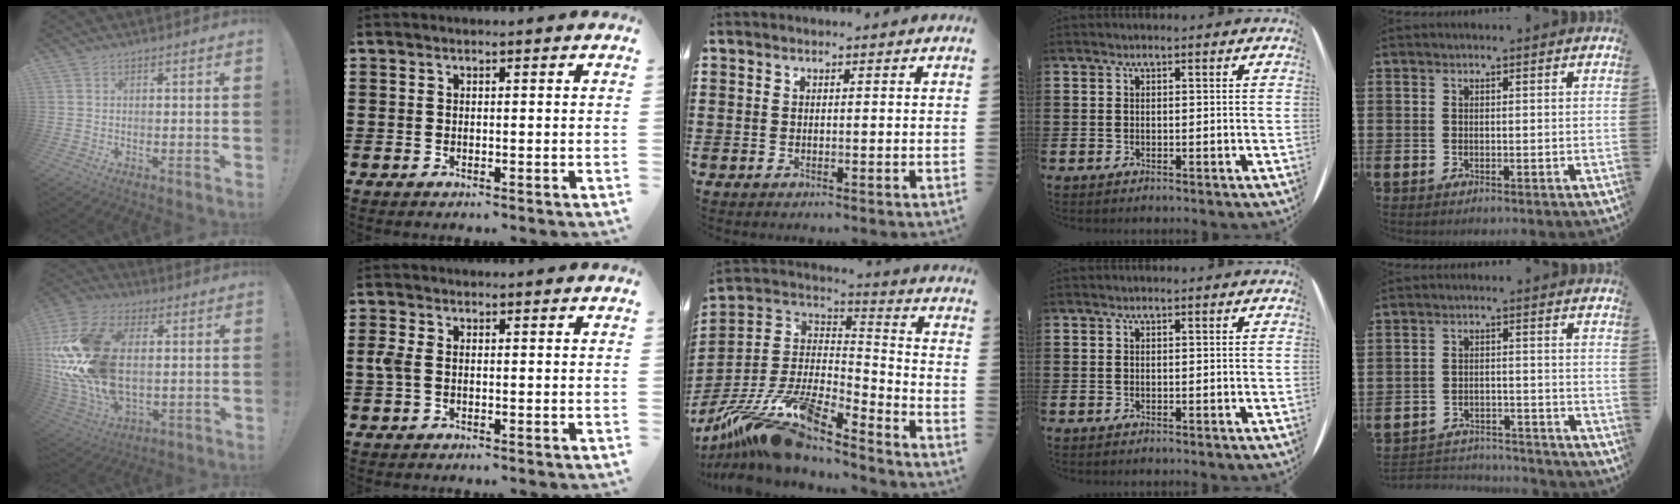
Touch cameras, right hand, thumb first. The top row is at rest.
{"thumb": {"total": 26.1, "force": [2.4, 16.5, 20.1], "torque": [-0.402, 0.005, 0.052]}, "index": {"total": 2.1, "force": [-0.2, 1.2, 1.7], "torque": [-0.057, -0.004, -0.012]}, "middle": {"total": 15.9, "force": [-12.6, 2.6, 9.2], "torque": [-0.198, 0.019, -0.243]}, "little": {"total": 3.4, "force": [-3.4, 0.5, 0.1], "torque": [-0.008, 0.006, -0.072]}}